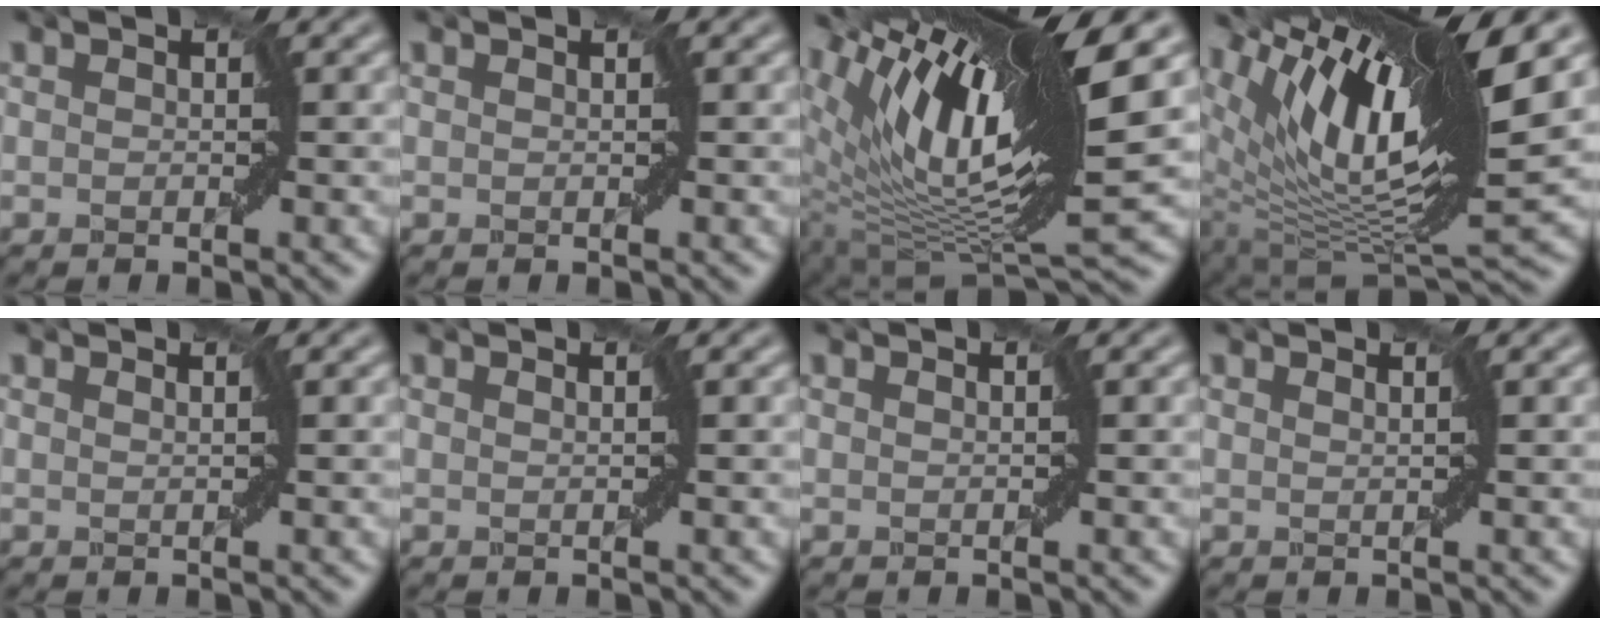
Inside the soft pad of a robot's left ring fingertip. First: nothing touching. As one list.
[{"total": 0.0}, {"total": 15.3, "force": [6.1, 3.7, 13.5], "torque": [-0.232, 0.013, 0.115]}, {"total": 14.2, "force": [6.5, 3.8, 12.0], "torque": [-0.222, 0.005, 0.126]}, {"total": 1.1, "force": [0.8, 0.3, 0.7], "torque": [-0.002, -0.004, 0.002]}, {"total": 0.8, "force": [0.6, 0.2, 0.5], "torque": [-0.003, -0.001, 0.003]}, {"total": 0.5, "force": [0.4, 0.0, 0.3], "torque": [-0.002, 0.000, 0.004]}, {"total": 1.4, "force": [1.0, 0.5, 1.0], "torque": [0.000, -0.005, -0.001]}]